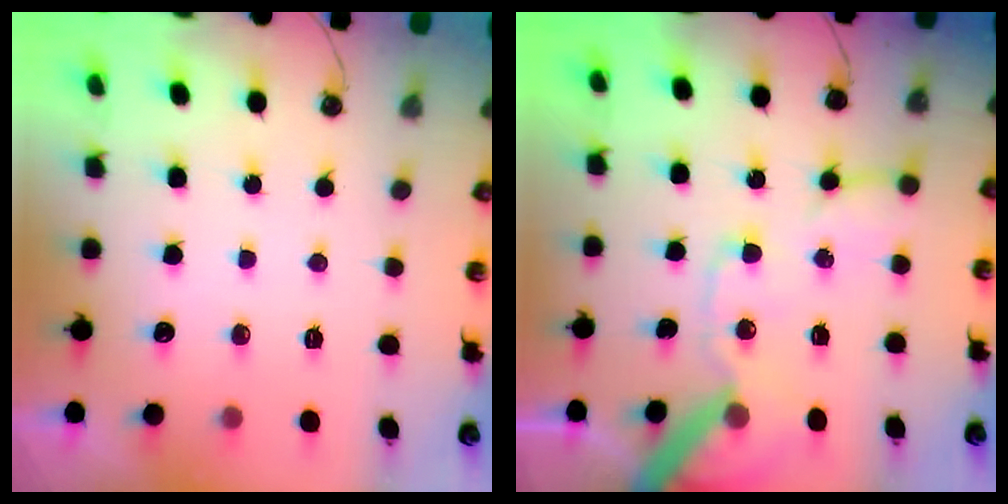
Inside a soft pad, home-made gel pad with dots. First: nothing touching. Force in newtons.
{"total": 16.4, "press": 16.2, "slide": 2.0}